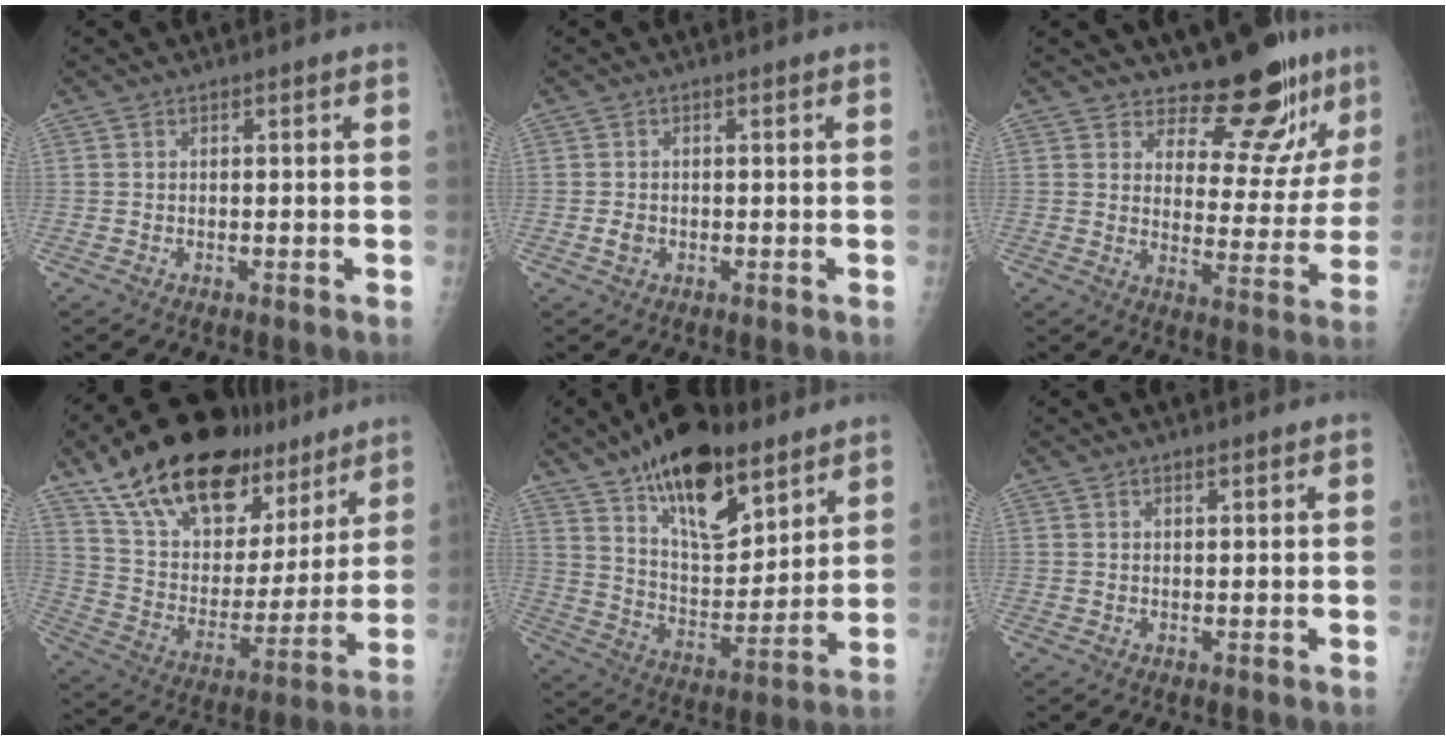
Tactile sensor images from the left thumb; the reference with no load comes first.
{"total": 1.6, "force": [-0.3, 1.3, 0.9], "torque": [-0.011, 0.001, -0.004]}
{"total": 12.6, "force": [10.8, 4.3, 4.9], "torque": [-0.027, -0.100, 0.146]}
{"total": 27.2, "force": [18.5, 13.4, 14.7], "torque": [-0.207, -0.049, 0.309]}
{"total": 20.0, "force": [12.9, 8.7, 12.7], "torque": [-0.169, -0.070, 0.220]}
{"total": 0.9, "force": [0.7, 0.3, 0.4], "torque": [-0.007, -0.005, 0.011]}